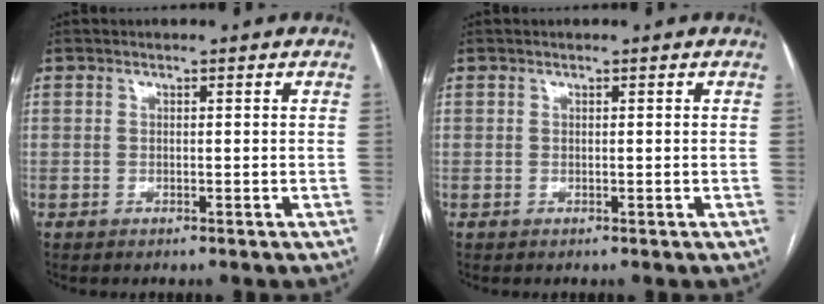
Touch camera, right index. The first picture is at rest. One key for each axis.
{"total": 0.0}